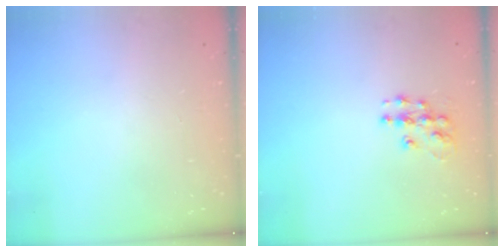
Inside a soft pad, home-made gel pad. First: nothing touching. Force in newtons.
{"total": 9.2, "press": 9.2, "slide": 0.5}